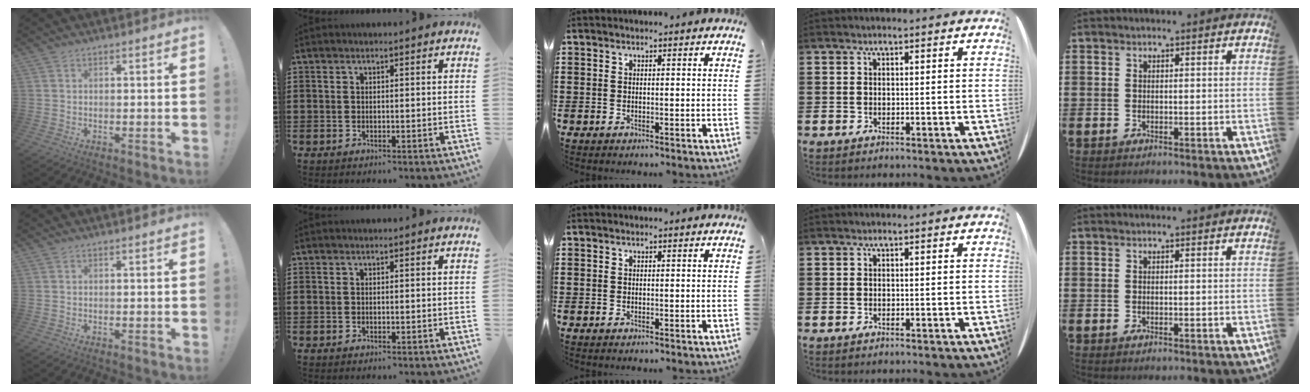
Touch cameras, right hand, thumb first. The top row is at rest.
{}